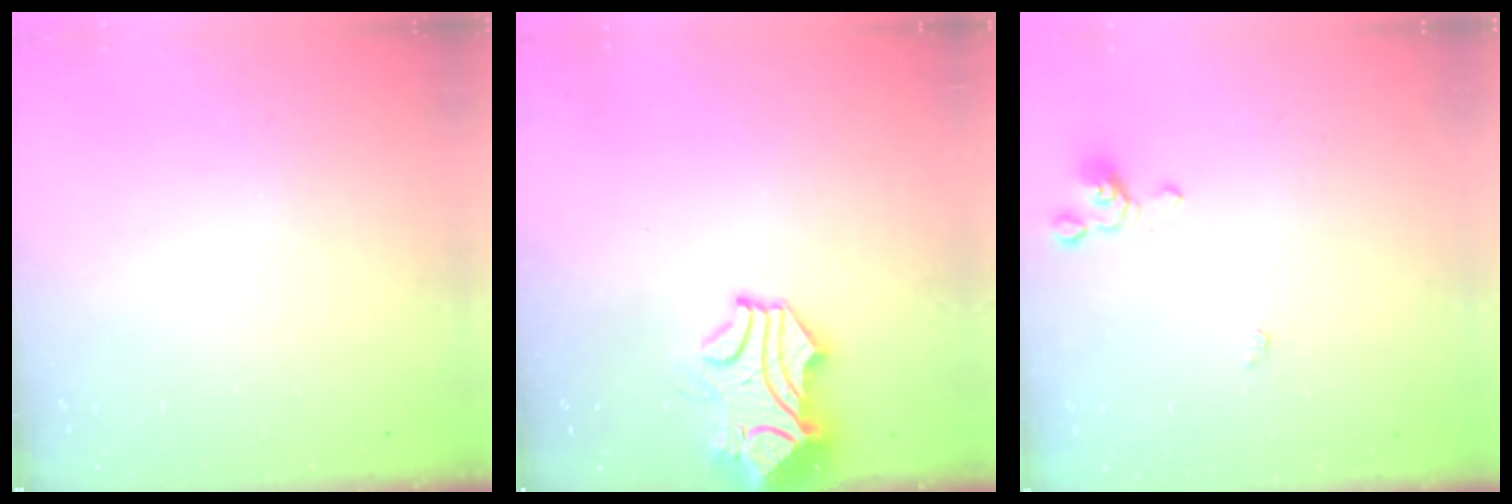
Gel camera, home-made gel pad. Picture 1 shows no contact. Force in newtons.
{"total": 2.7, "press": 2.3, "slide": 1.5}
{"total": 0.0}